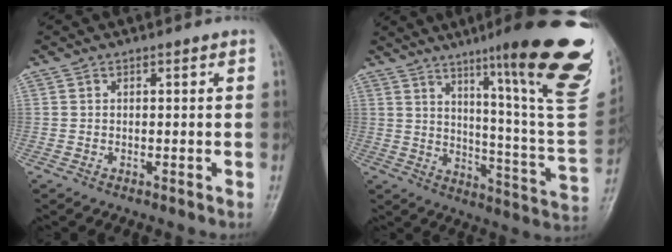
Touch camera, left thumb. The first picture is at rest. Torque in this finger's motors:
{"motor_torque": [1.24, -0.13, 1.43, -1.33, 0.31]}